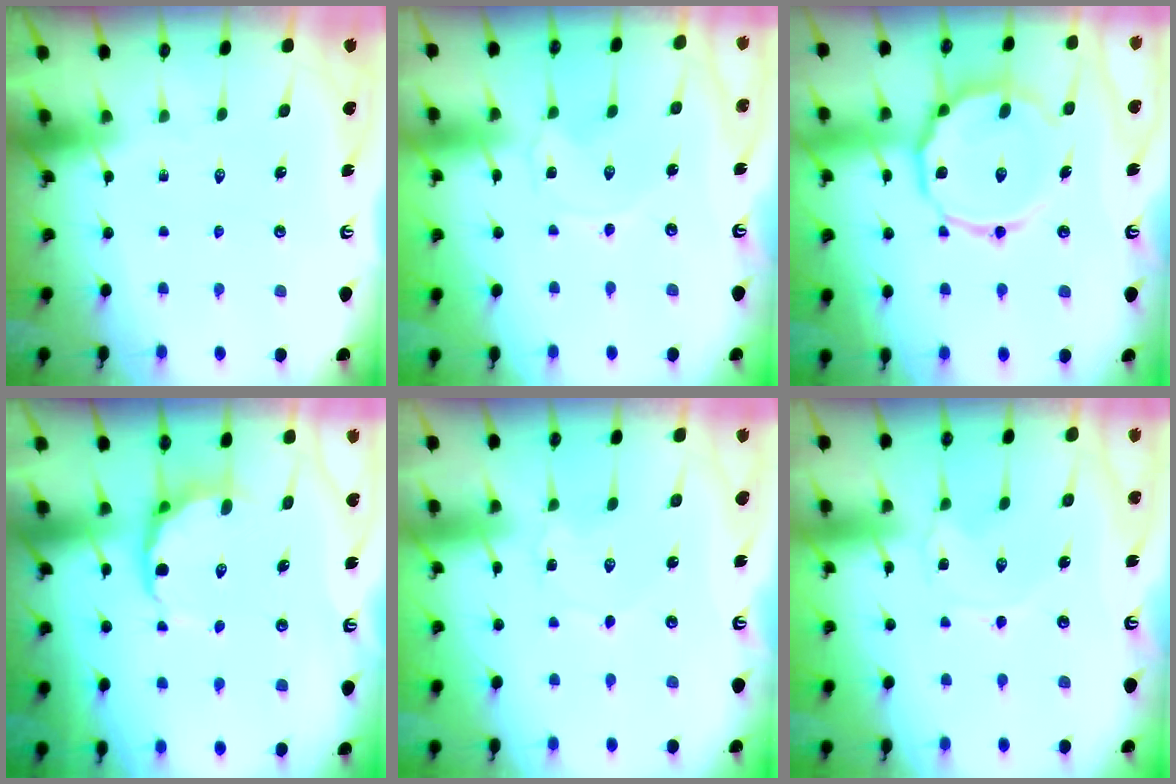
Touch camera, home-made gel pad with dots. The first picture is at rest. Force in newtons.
{"total": 0.0}
{"total": 15.9, "press": 15.8, "slide": 1.4}
{"total": 6.8, "press": 6.5, "slide": 2.2}
{"total": 1.2, "press": 1.1, "slide": 0.1}
{"total": 0.7, "press": 0.7, "slide": 0.1}